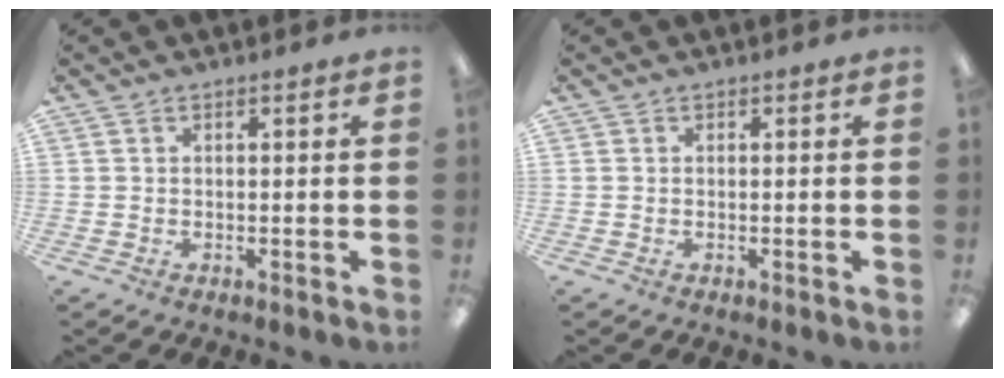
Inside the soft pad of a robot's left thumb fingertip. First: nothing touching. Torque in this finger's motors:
{"motor_torque": [0.00, 0.00, 0.00, -0.01, 0.00]}